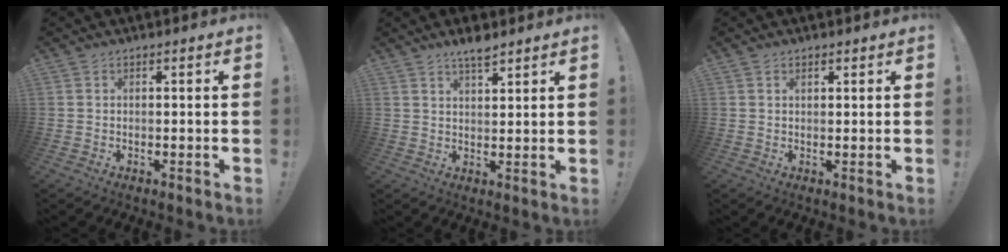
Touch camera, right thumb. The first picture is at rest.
{"total": 4.8, "force": [3.9, 1.0, 2.6], "torque": [-0.033, -0.027, 0.065]}
{"total": 1.1, "force": [0.8, 0.4, 0.5], "torque": [-0.002, -0.004, 0.014]}